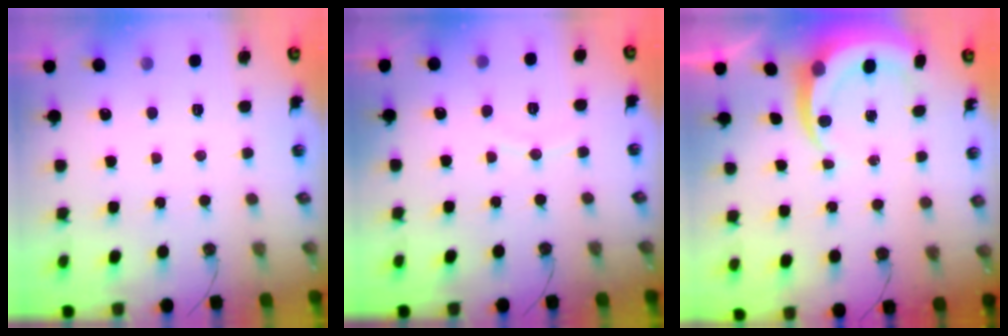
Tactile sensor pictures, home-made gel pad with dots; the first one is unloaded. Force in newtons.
{"total": 4.2, "press": 4.1, "slide": 0.6}
{"total": 5.9, "press": 5.9, "slide": 0.7}